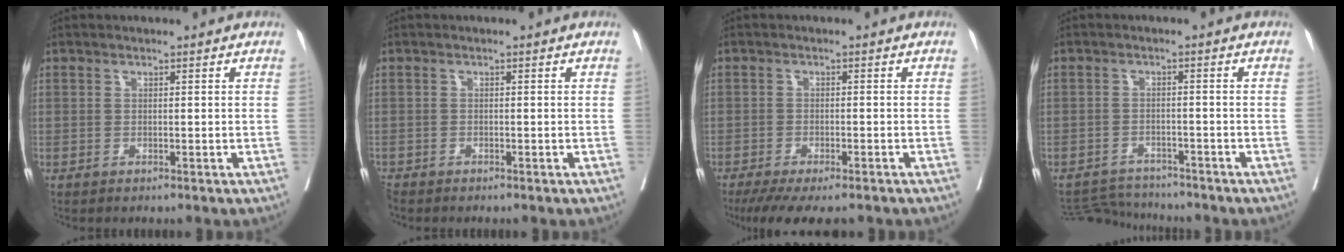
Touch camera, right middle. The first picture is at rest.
{"total": 1.3, "force": [-1.3, 0.3, 0.2], "torque": [-0.008, -0.006, -0.024]}
{"total": 9.8, "force": [-7.9, 2.3, 5.2], "torque": [-0.074, -0.017, -0.116]}
{"total": 5.1, "force": [-5.1, 0.1, -0.7], "torque": [0.006, -0.002, -0.088]}